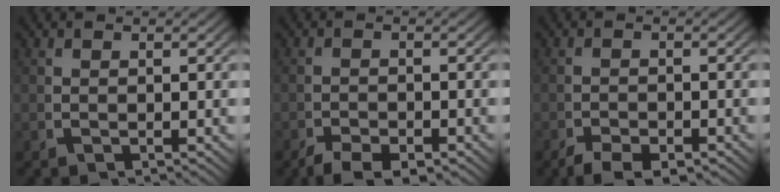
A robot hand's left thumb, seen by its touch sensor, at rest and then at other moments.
{"total": 3.1, "force": [-2.5, 1.3, 1.5], "torque": [-0.018, -0.014, -0.040]}
{"total": 3.0, "force": [-2.4, 1.2, 1.4], "torque": [-0.017, -0.013, -0.039]}